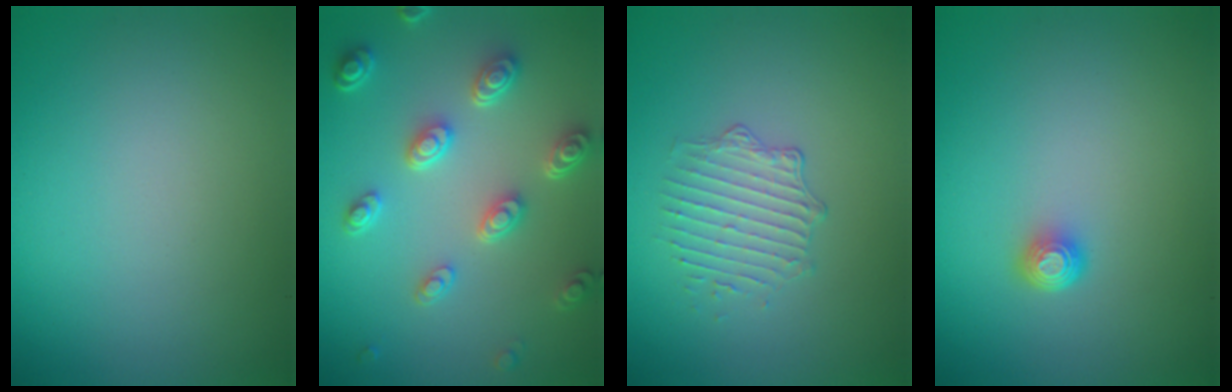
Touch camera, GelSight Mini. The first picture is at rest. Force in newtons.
{"total": 4.6, "press": 3.7, "slide": 2.8}
{"total": 1.9, "press": 1.4, "slide": 1.4}
{"total": 1.5, "press": 1.1, "slide": 1.0}